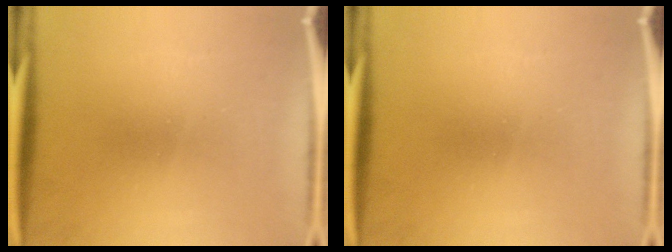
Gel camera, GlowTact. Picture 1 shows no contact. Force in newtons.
{"total": 0.0}